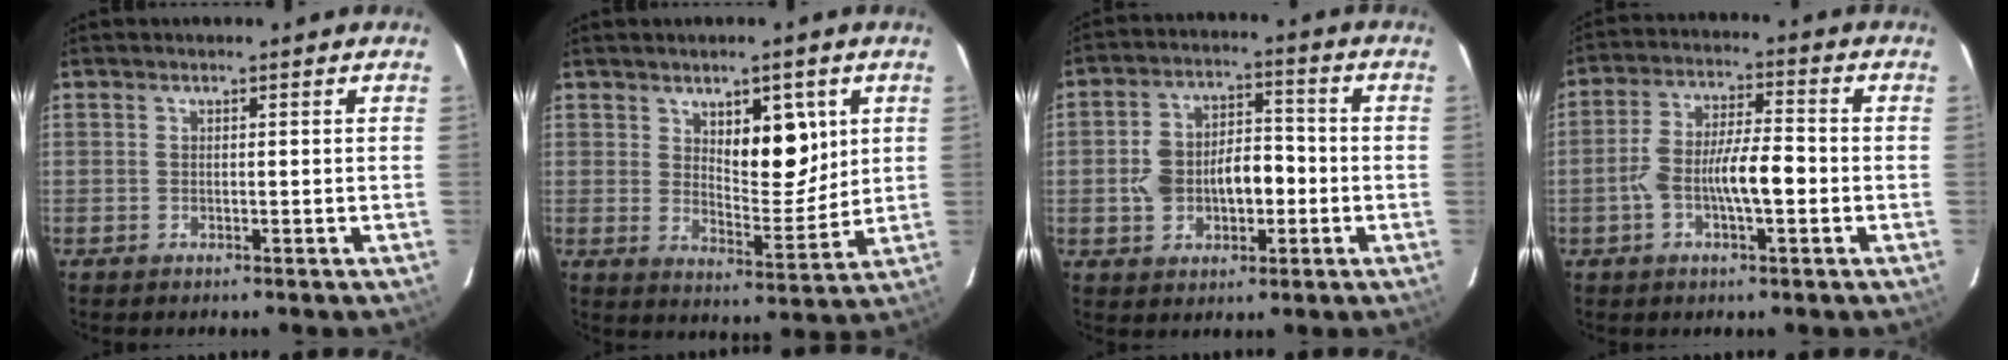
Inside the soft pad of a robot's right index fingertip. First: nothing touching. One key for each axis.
{"total": 8.7, "fx": 3.4, "fy": 3.5, "fz": 7.2, "tx": -0.105, "ty": -0.003, "tz": 0.059}
{"total": 10.0, "fx": -1.5, "fy": 5.6, "fz": 8.1, "tx": -0.146, "ty": 0.027, "tz": -0.019}
{"total": 8.7, "fx": -2.0, "fy": 2.3, "fz": 8.1, "tx": -0.159, "ty": 0.019, "tz": -0.038}